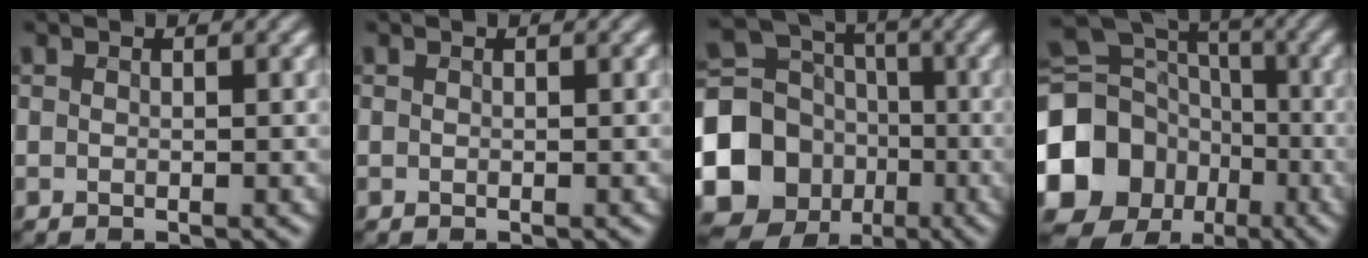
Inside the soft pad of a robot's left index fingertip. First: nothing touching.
{"total": 0.0}
{"total": 15.1, "force": [-4.3, 13.5, 5.1], "torque": [-0.127, -0.032, -0.101]}
{"total": 17.6, "force": [-5.3, 15.4, 6.6], "torque": [-0.155, -0.027, -0.124]}